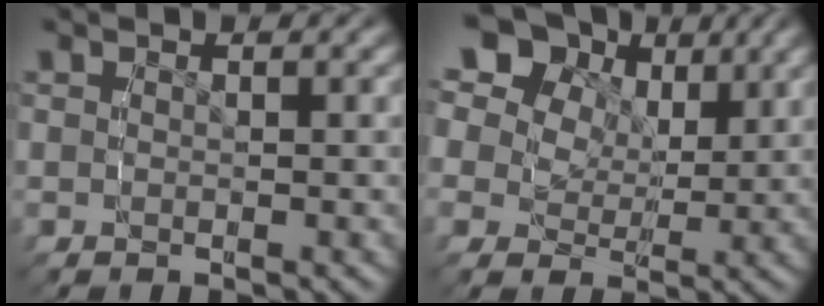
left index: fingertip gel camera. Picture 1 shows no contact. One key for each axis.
{"total": 14.2, "fx": 5.3, "fy": 11.0, "fz": 7.3, "tx": -0.138, "ty": 0.018, "tz": 0.064}